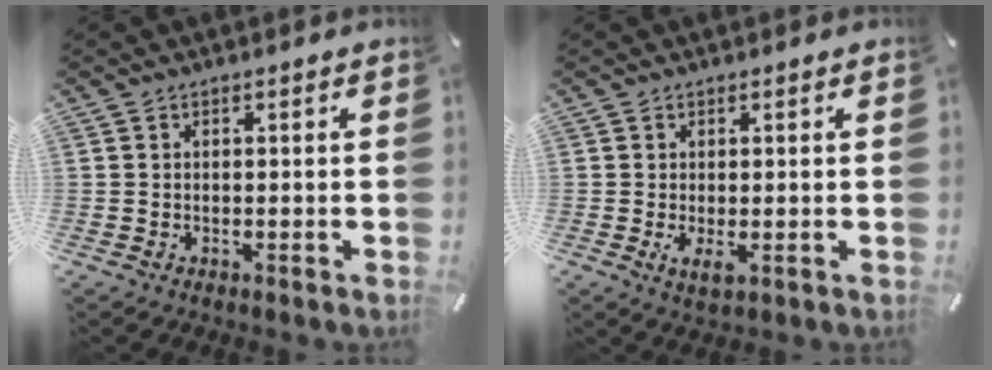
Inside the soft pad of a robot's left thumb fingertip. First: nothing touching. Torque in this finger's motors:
{"motor_torque": [0.34, 0.39, 0.13, -0.10, 0.00]}